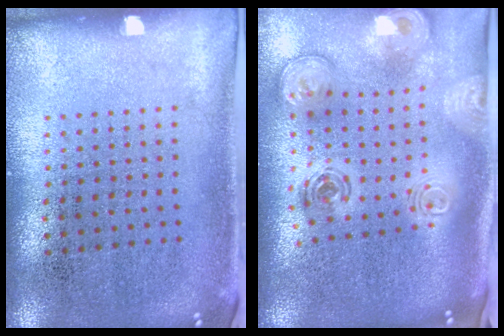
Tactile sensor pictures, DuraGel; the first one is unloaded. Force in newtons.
{"total": 3.0, "press": 2.1, "slide": 2.1}